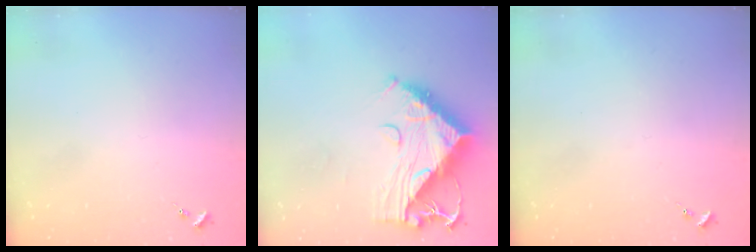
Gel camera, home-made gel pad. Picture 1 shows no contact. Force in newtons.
{"total": 14.5, "press": 14.4, "slide": 1.6}
{"total": 0.0}